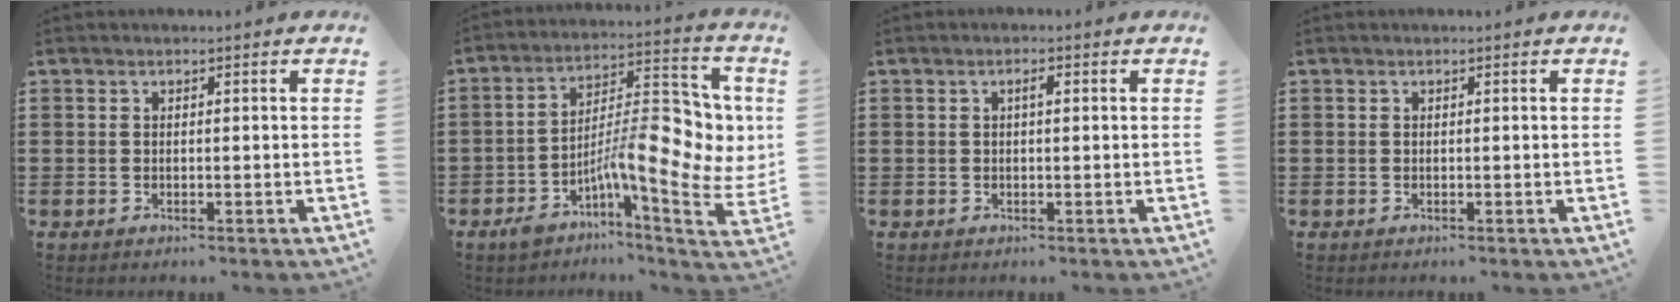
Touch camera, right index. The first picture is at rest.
{"total": 13.9, "force": [-1.1, 4.7, 13.0], "torque": [-0.186, -0.018, -0.020]}
{"total": 1.2, "force": [0.2, 0.3, 1.1], "torque": [-0.023, 0.003, 0.003]}
{"total": 0.0}